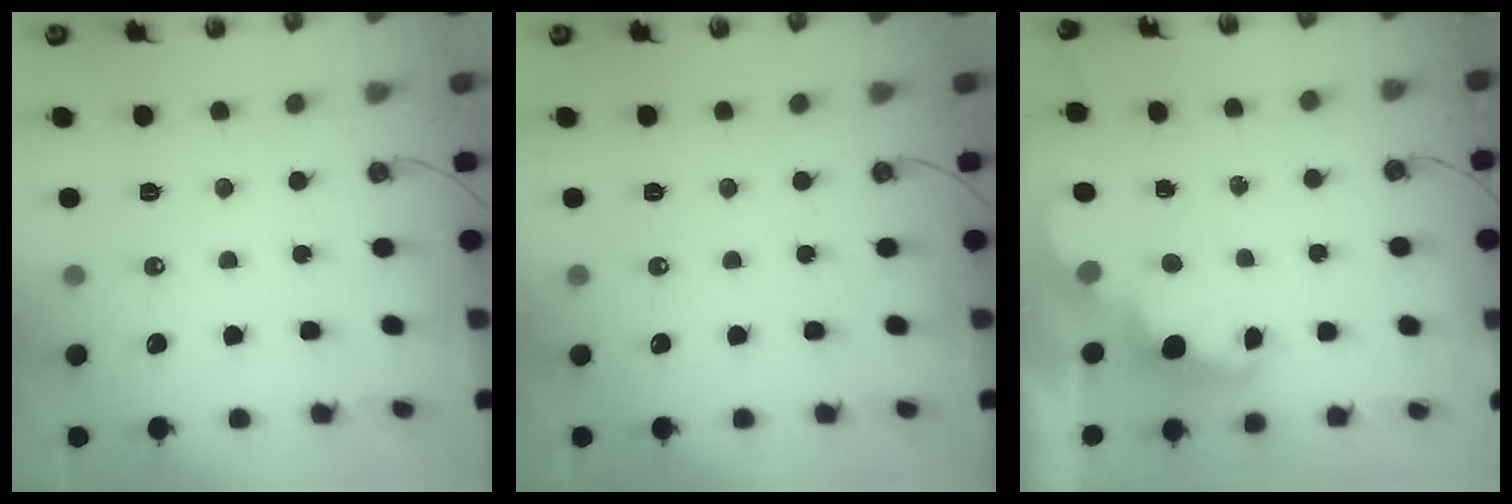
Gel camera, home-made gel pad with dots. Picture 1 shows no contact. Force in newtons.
{"total": 0.0}
{"total": 2.4, "press": 2.3, "slide": 0.5}